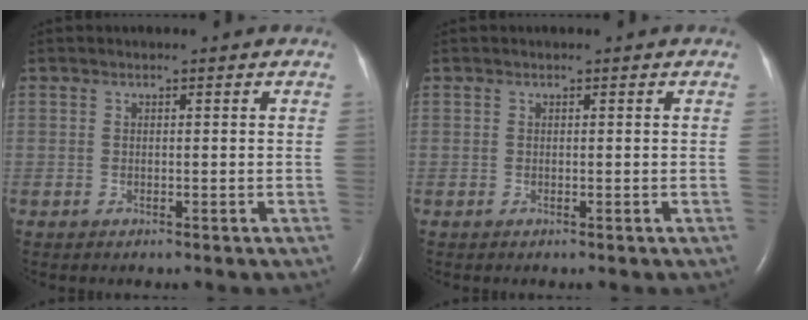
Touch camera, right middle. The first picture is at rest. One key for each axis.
{"total": 0.0}